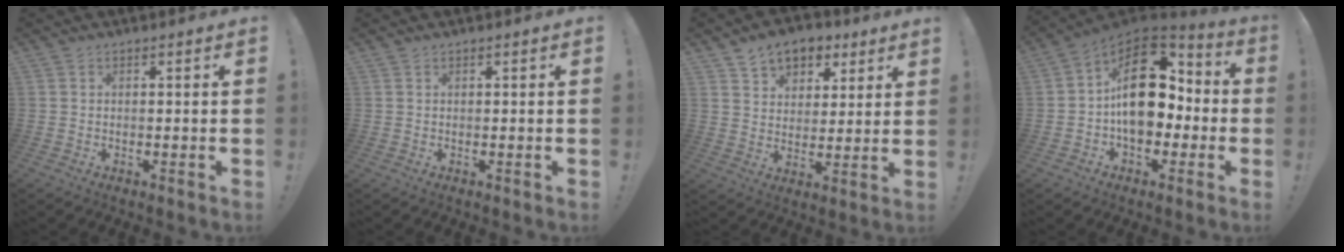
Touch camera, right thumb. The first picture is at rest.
{"total": 0.0}
{"total": 9.6, "force": [6.3, 6.3, 3.5], "torque": [-0.050, -0.035, 0.121]}
{"total": 20.7, "force": [1.8, 13.7, 15.5], "torque": [-0.233, 0.008, 0.041]}